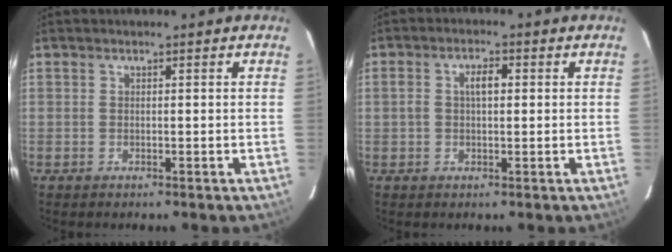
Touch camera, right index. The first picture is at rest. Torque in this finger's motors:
{"motor_torque": [0.04, -0.02, 0.05, 0.06]}